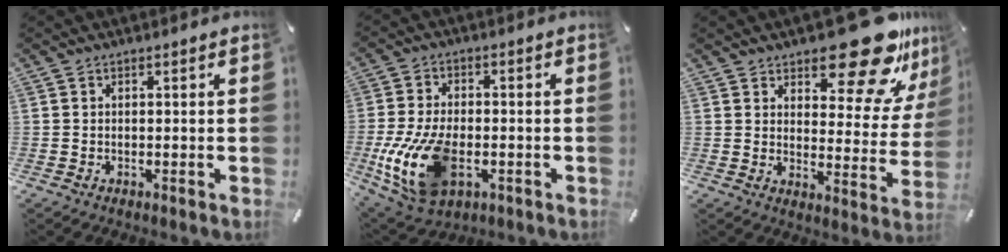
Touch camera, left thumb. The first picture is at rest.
{"total": 15.4, "force": [-3.8, 9.4, 11.6], "torque": [-0.257, -0.001, -0.064]}
{"total": 19.2, "force": [14.6, 7.4, 10.1], "torque": [-0.114, -0.116, 0.240]}